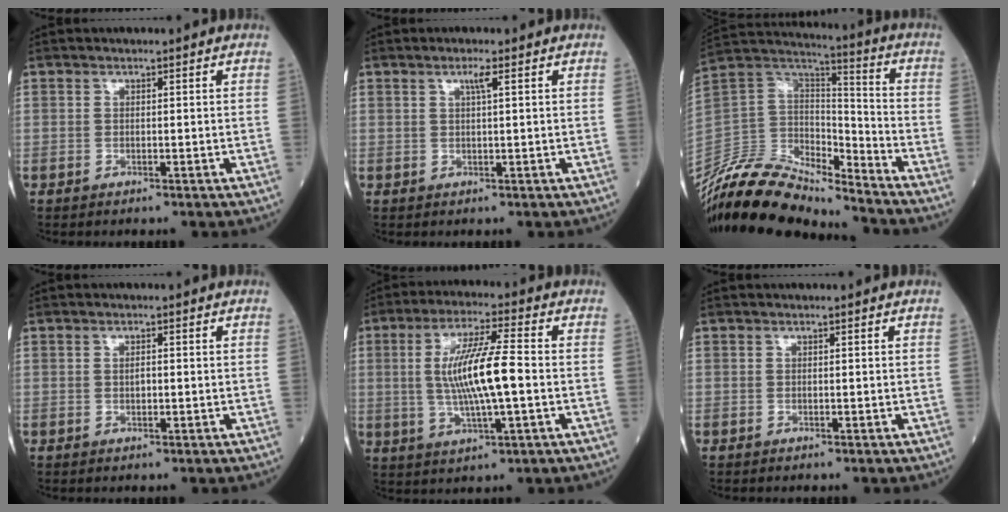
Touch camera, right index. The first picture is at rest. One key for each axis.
{"total": 1.6, "fx": 0.7, "fy": -0.2, "fz": 1.5, "tx": -0.029, "ty": 0.000, "tz": 0.013}
{"total": 18.1, "fx": -16.9, "fy": 3.3, "fz": 5.4, "tx": -0.105, "ty": 0.044, "tz": -0.312}
{"total": 1.1, "fx": 0.0, "fy": 0.5, "fz": 1.0, "tx": -0.019, "ty": 0.001, "tz": 0.002}
{"total": 11.2, "fx": -0.2, "fy": 1.2, "fz": 11.1, "tx": -0.216, "ty": 0.003, "tz": -0.002}
{"total": 0.0}